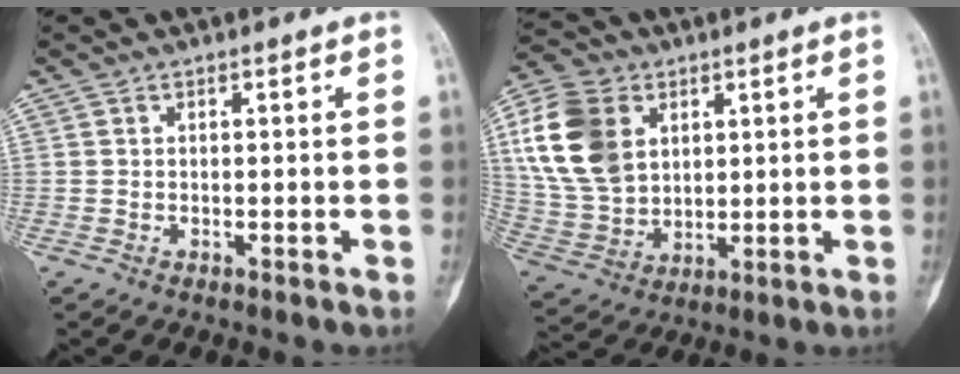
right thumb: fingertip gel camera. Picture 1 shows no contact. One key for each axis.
{"total": 16.0, "fx": 4.7, "fy": 11.8, "fz": 9.8, "tx": -0.178, "ty": -0.003, "tz": 0.093}